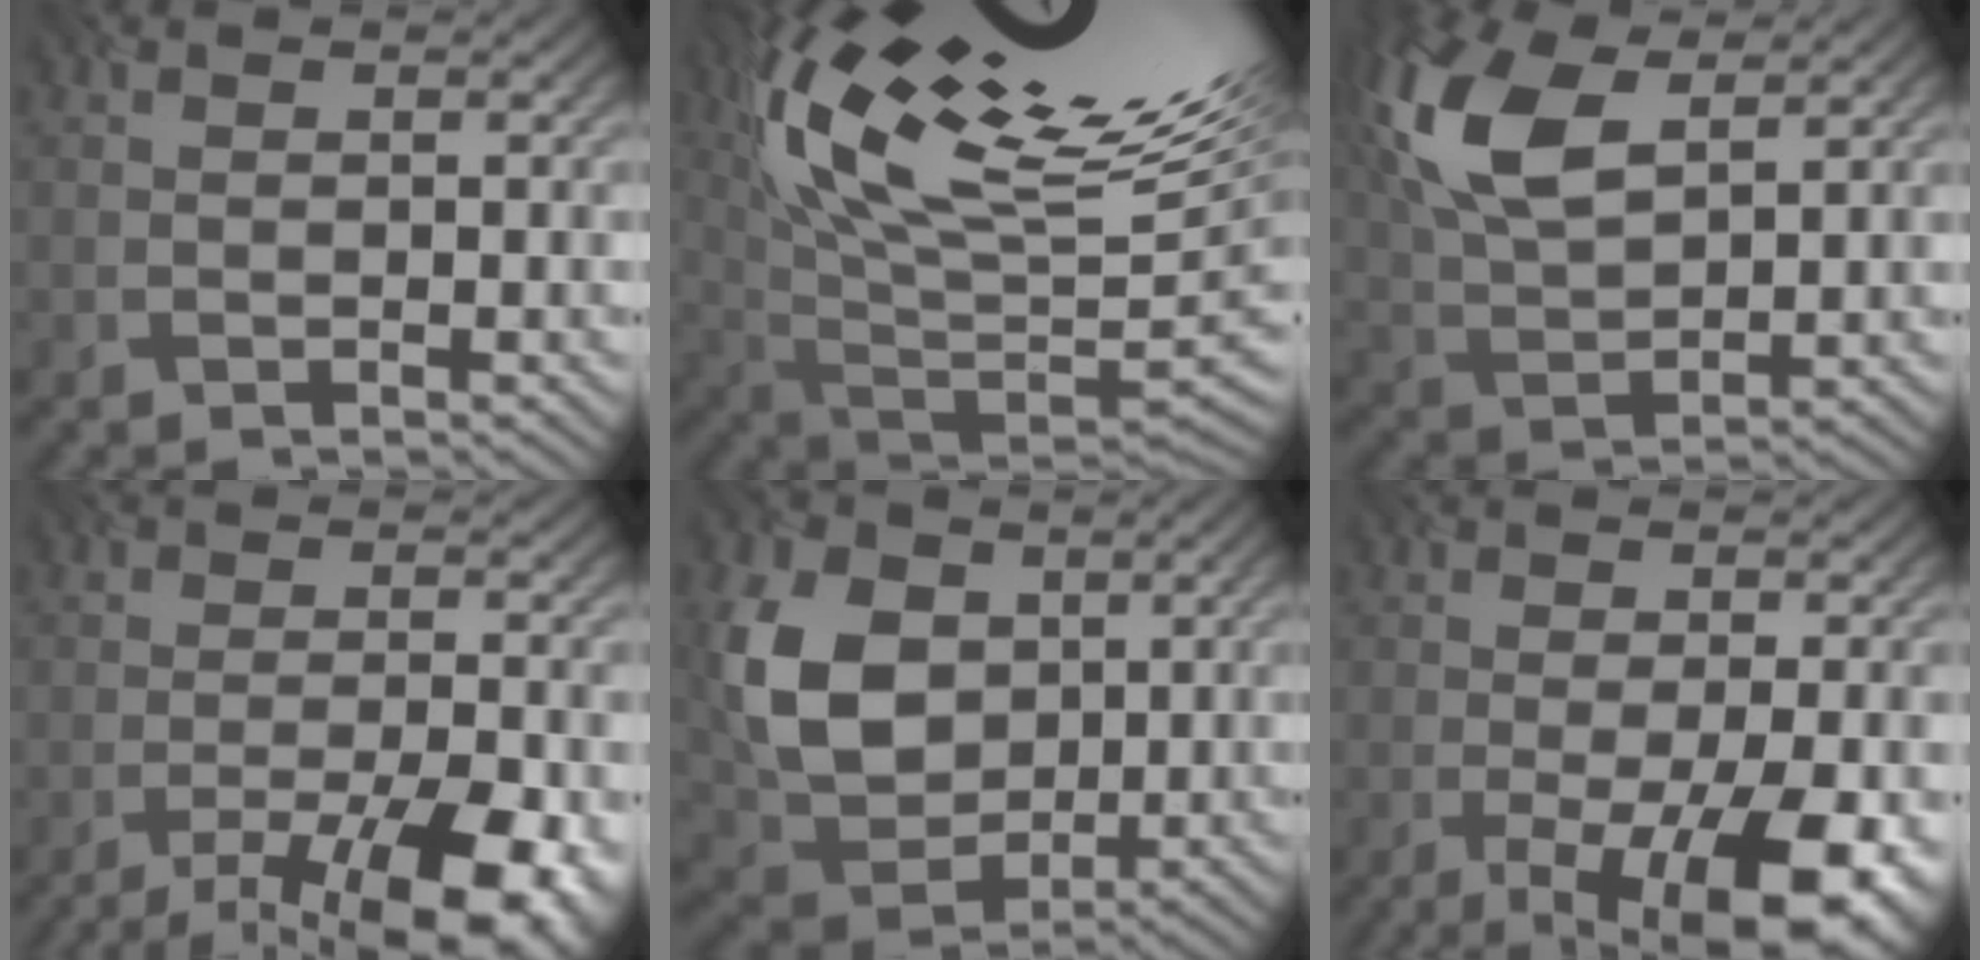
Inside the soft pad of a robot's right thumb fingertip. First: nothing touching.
{"total": 18.7, "force": [10.3, 6.4, 14.2], "torque": [-0.267, 0.028, 0.190]}
{"total": 10.1, "force": [4.5, 4.6, 7.7], "torque": [-0.216, 0.020, 0.095]}
{"total": 10.7, "force": [-7.1, 2.9, 7.4], "torque": [-0.127, -0.008, -0.095]}
{"total": 9.6, "force": [1.8, 7.6, 5.5], "torque": [-0.156, 0.003, 0.041]}
{"total": 13.4, "force": [-6.0, 4.8, 11.0], "torque": [-0.165, -0.017, -0.067]}